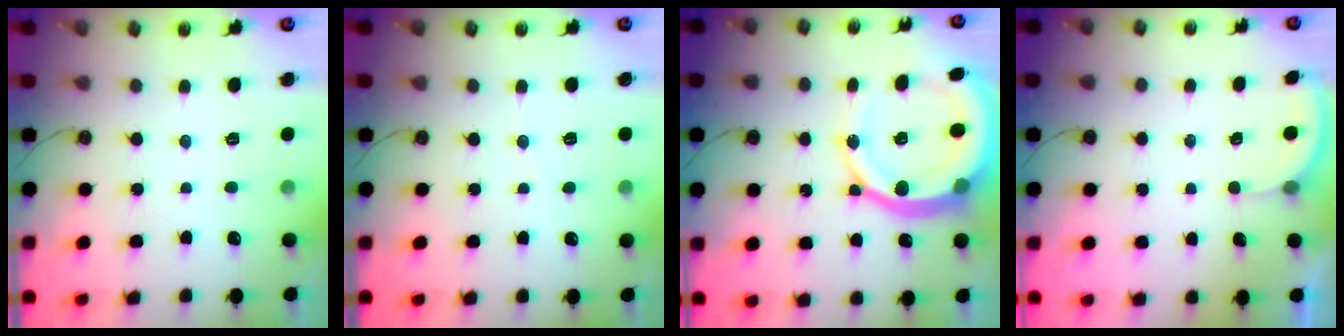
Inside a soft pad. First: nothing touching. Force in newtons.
{"total": 2.2, "press": 2.2, "slide": 0.2}
{"total": 20.8, "press": 20.6, "slide": 2.7}
{"total": 1.6, "press": 1.6, "slide": 0.3}